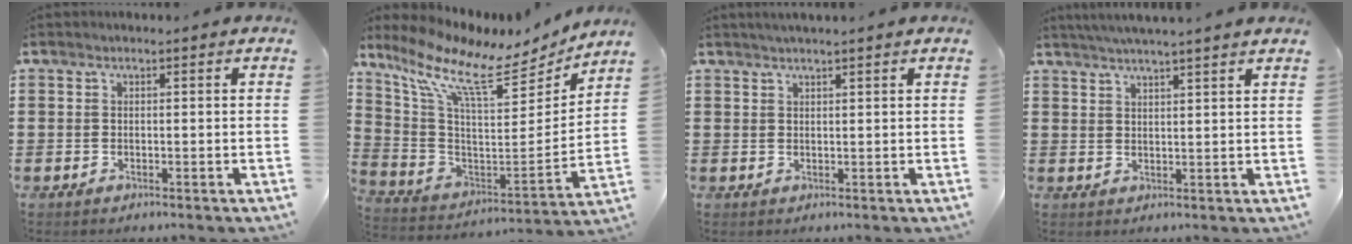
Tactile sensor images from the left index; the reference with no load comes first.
{"total": 10.9, "force": [8.0, 2.4, 7.0], "torque": [-0.168, -0.059, 0.132]}
{"total": 1.4, "force": [1.2, -0.2, 0.7], "torque": [-0.014, -0.001, 0.023]}
{"total": 3.3, "force": [3.0, -0.8, 1.0], "torque": [-0.026, -0.007, 0.055]}